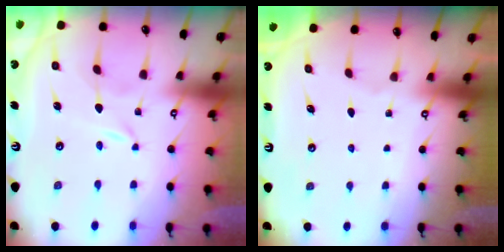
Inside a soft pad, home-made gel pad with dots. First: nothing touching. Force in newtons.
{"total": 0.0}